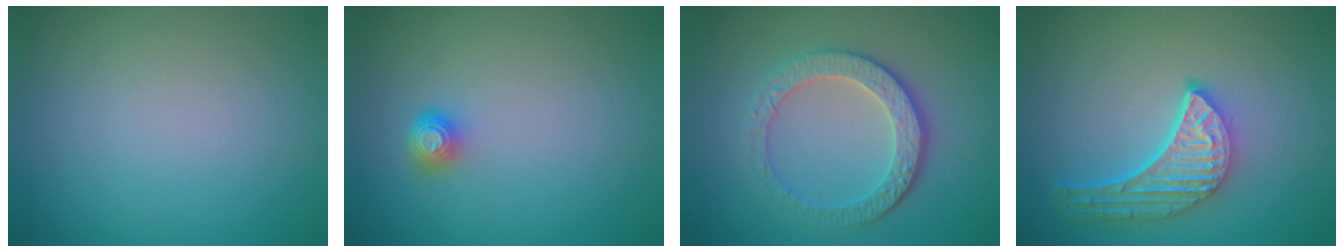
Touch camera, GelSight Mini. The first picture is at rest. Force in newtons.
{"total": 1.7, "press": 1.3, "slide": 1.2}
{"total": 4.3, "press": 3.3, "slide": 2.8}
{"total": 5.1, "press": 4.0, "slide": 3.2}